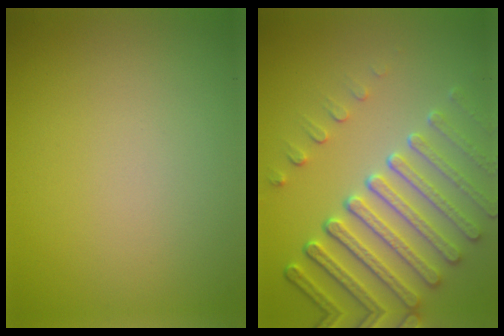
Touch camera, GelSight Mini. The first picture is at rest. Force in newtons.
{"total": 7.1, "press": 5.4, "slide": 4.6}